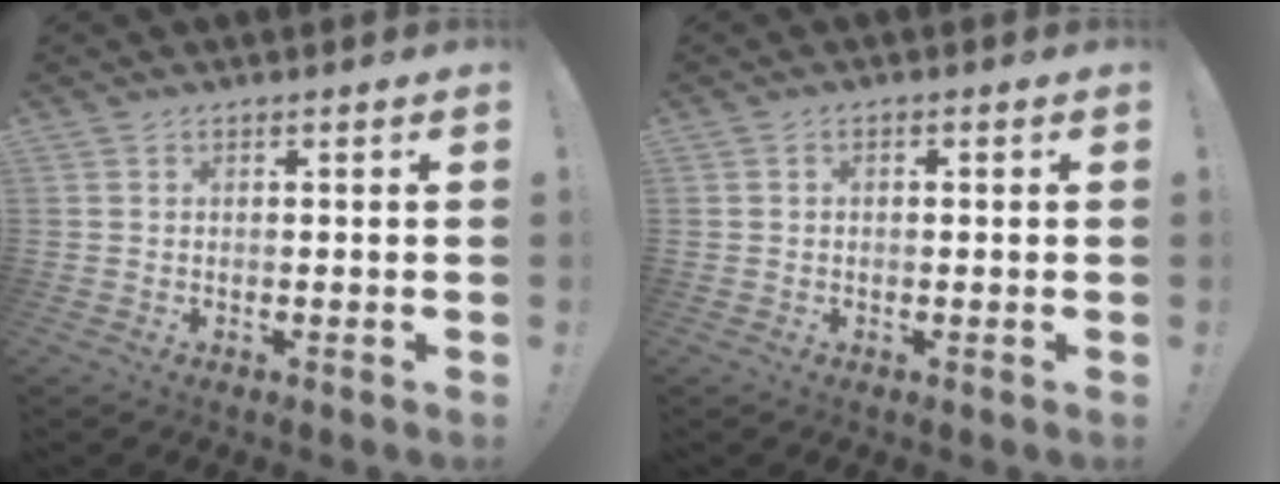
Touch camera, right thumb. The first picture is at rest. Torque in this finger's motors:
{"motor_torque": [0.01, -0.19, -0.21, 0.29, 0.07]}